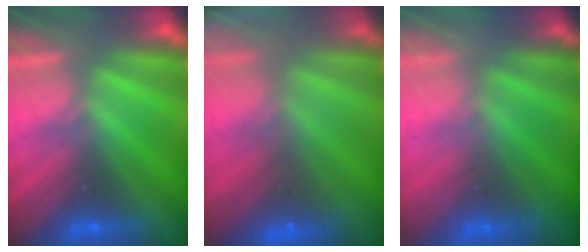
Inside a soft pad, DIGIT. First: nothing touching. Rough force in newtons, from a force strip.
{"total": 6.1}
{"total": 2.8}